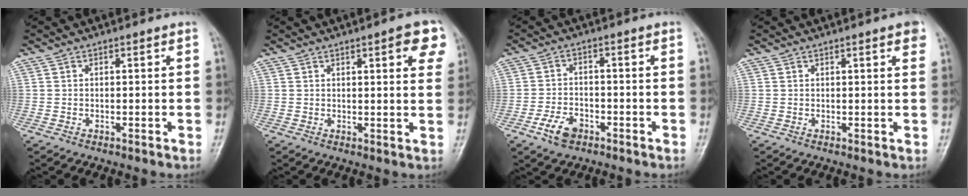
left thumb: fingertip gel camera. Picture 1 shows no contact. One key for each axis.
{"total": 6.8, "fx": 3.2, "fy": 1.8, "fz": 5.7, "tx": -0.050, "ty": -0.008, "tz": 0.033}
{"total": 5.3, "fx": -2.9, "fy": 3.3, "fz": 2.9, "tx": -0.051, "ty": 0.016, "tz": -0.052}
{"total": 2.3, "fx": 1.3, "fy": 0.4, "fz": 1.9, "tx": -0.021, "ty": -0.002, "tz": 0.012}